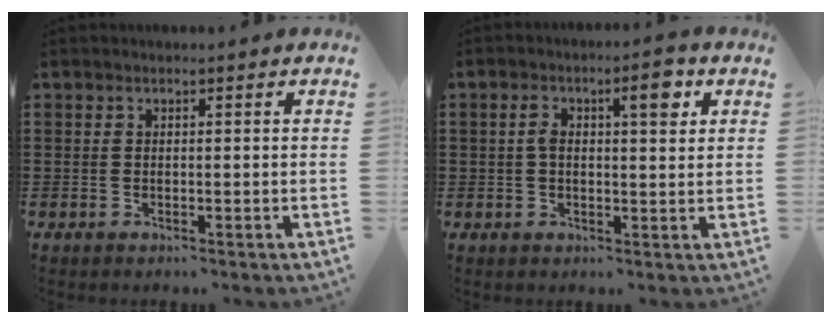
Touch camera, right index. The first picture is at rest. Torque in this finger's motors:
{"motor_torque": [0.29, -0.03, 0.20, 0.05]}